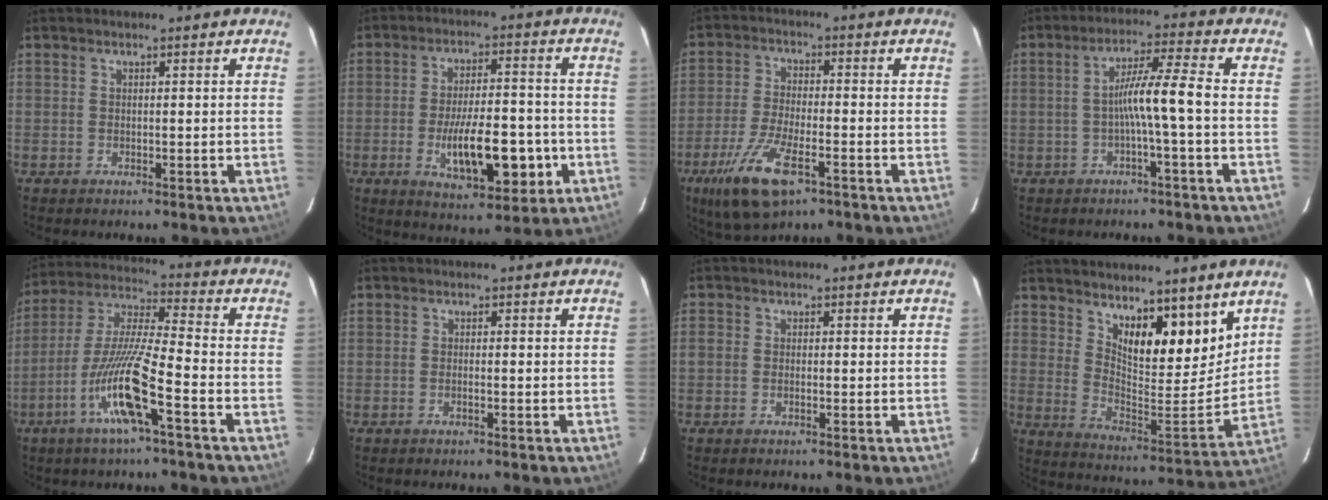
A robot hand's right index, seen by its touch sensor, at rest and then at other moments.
{"total": 12.8, "force": [-3.6, 4.2, 11.6], "torque": [-0.189, 0.002, -0.049]}
{"total": 10.8, "force": [-5.9, 3.1, 8.5], "torque": [-0.176, -0.021, -0.101]}
{"total": 6.5, "force": [-1.1, -0.9, 6.4], "torque": [-0.112, 0.016, -0.019]}
{"total": 13.6, "force": [-5.7, 0.3, 12.3], "torque": [-0.253, -0.006, -0.113]}
{"total": 0.6, "force": [-0.2, 0.0, 0.6], "torque": [-0.012, 0.000, -0.004]}
{"total": 1.5, "force": [-0.4, 1.0, 1.0], "torque": [-0.025, 0.003, -0.006]}
{"total": 12.4, "force": [8.1, 4.3, 8.3], "torque": [-0.124, -0.011, 0.147]}